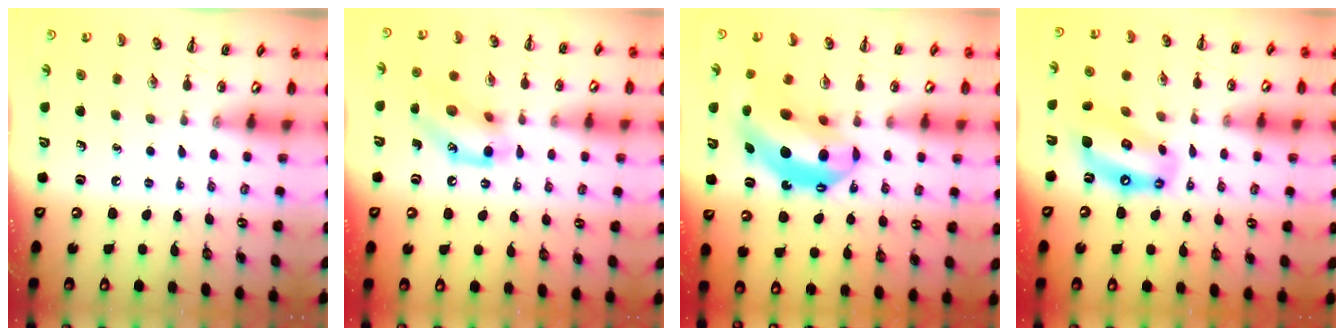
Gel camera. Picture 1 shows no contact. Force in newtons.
{"total": 14.1, "press": 14.0, "slide": 1.1}
{"total": 15.4, "press": 14.8, "slide": 4.2}
{"total": 12.6, "press": 12.2, "slide": 3.2}